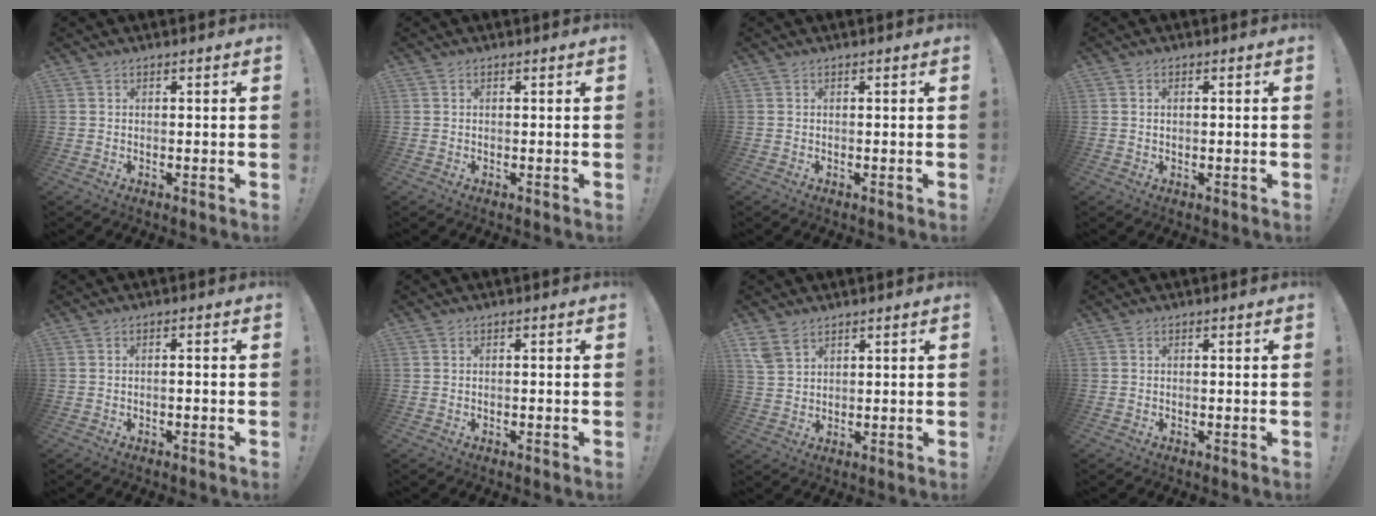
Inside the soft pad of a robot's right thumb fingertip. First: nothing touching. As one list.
[{"total": 0.0}, {"total": 0.0}, {"total": 1.1, "force": [0.2, 0.6, 0.9], "torque": [-0.022, 0.004, 0.003]}, {"total": 1.4, "force": [-1.1, 0.0, 0.9], "torque": [-0.014, 0.003, -0.020]}, {"total": 0.8, "force": [-0.7, -0.1, 0.4], "torque": [-0.007, 0.000, -0.012]}, {"total": 5.3, "force": [3.6, 2.9, 2.5], "torque": [-0.044, -0.016, 0.073]}, {"total": 0.0}]